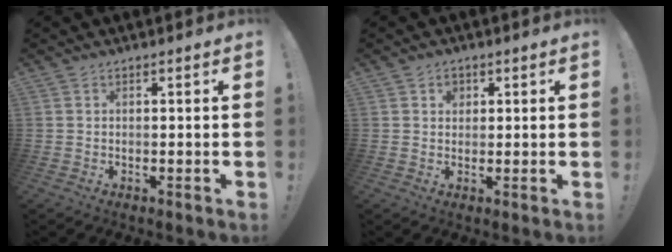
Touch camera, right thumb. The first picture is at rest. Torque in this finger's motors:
{"motor_torque": [0.26, 0.64, 0.14, -0.01, 0.09]}